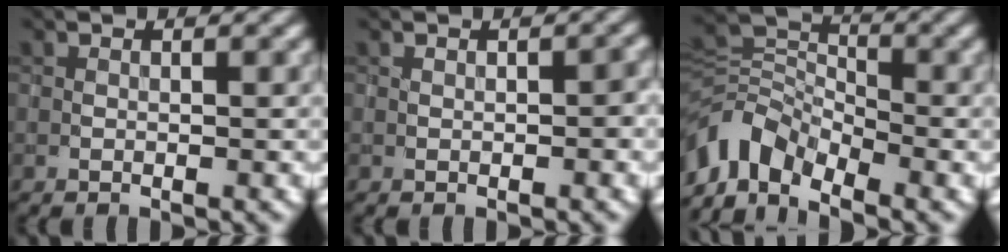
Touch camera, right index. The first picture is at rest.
{"total": 1.2, "force": [-0.1, 0.7, 1.0], "torque": [-0.014, 0.001, 0.001]}
{"total": 6.4, "force": [-3.9, 3.9, 3.1], "torque": [-0.057, 0.002, -0.088]}